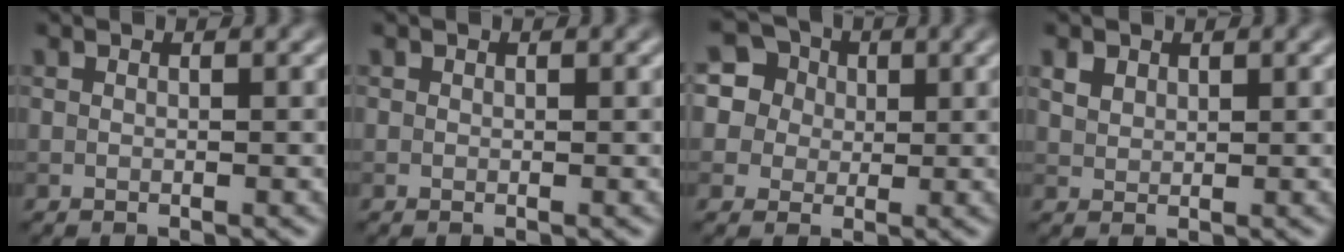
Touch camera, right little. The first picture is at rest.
{"total": 0.0}
{"total": 8.9, "force": [4.1, 7.3, 3.1], "torque": [-0.086, 0.036, 0.056]}
{"total": 1.3, "force": [0.9, 0.8, 0.5], "torque": [-0.015, 0.002, 0.018]}